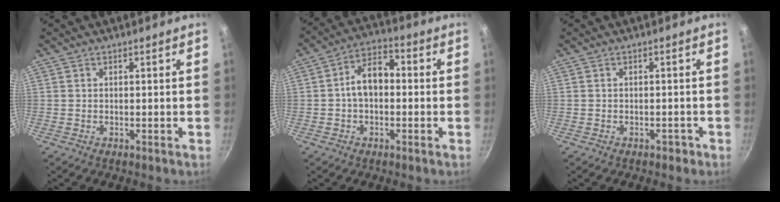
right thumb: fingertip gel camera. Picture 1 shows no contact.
{"total": 8.4, "force": [-0.3, 5.4, 6.4], "torque": [-0.078, 0.033, -0.016]}
{"total": 1.2, "force": [-0.8, 0.8, 0.5], "torque": [0.004, 0.017, 0.000]}